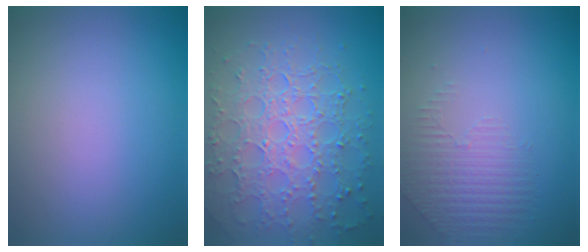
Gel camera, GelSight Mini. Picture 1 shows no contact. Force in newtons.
{"total": 7.8, "press": 5.7, "slide": 5.2}
{"total": 1.5, "press": 0.9, "slide": 1.2}